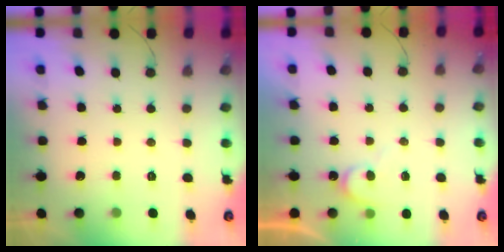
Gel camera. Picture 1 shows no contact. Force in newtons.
{"total": 8.1, "press": 8.0, "slide": 0.3}